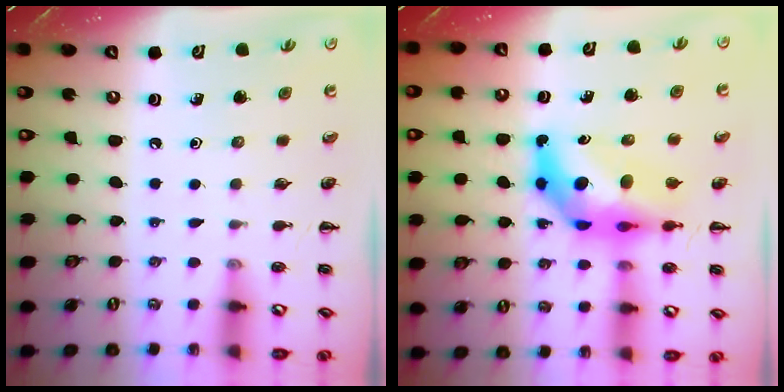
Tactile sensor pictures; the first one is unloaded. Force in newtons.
{"total": 11.3, "press": 10.7, "slide": 3.5}